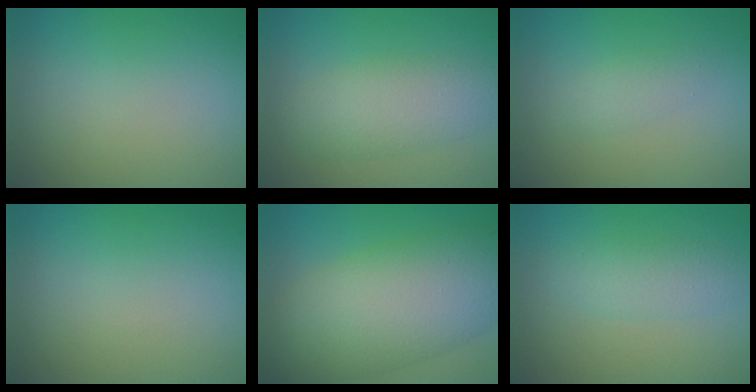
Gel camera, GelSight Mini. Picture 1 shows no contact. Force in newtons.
{"total": 4.0, "press": 4.0, "slide": 0.1}
{"total": 1.3, "press": 1.3, "slide": 0.1}
{"total": 0.0}
{"total": 10.4, "press": 10.4, "slide": 0.3}
{"total": 2.3, "press": 2.3, "slide": 0.1}